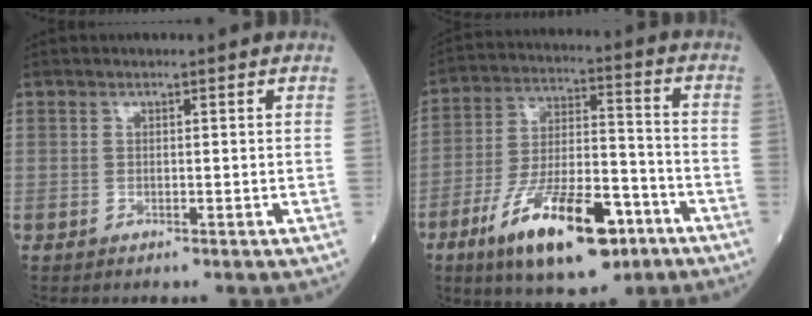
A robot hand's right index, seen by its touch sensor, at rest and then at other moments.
{"total": 17.8, "force": [-9.7, 5.8, 13.8], "torque": [-0.253, -0.011, -0.158]}